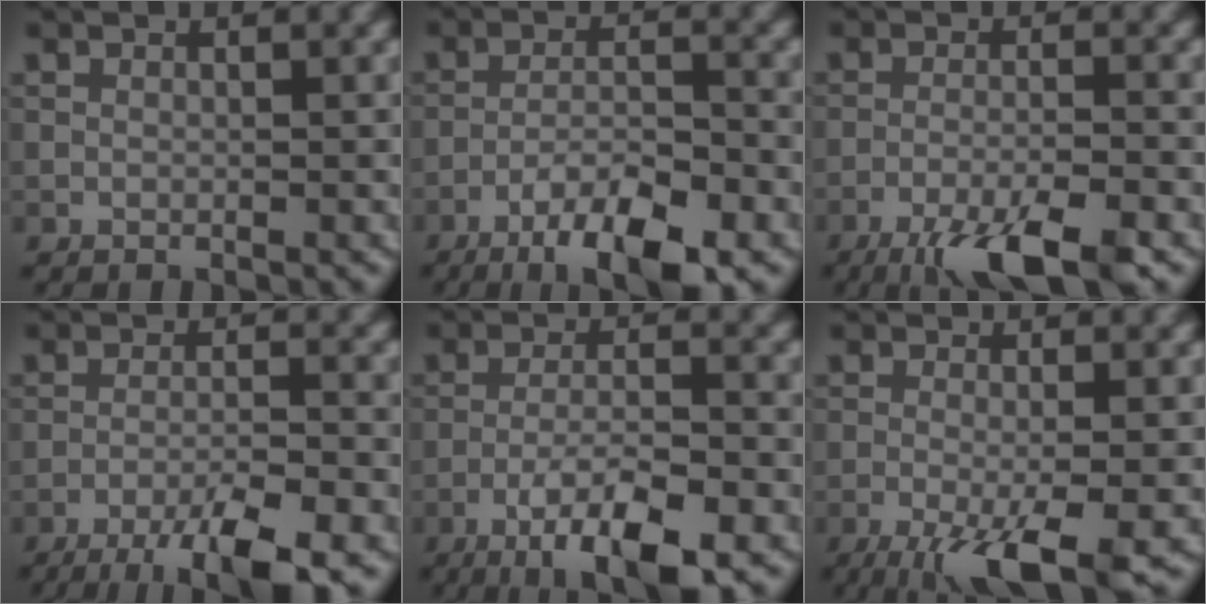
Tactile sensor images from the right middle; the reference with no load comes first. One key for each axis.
{"total": 7.7, "fx": -5.1, "fy": 1.8, "fz": 5.5, "tx": -0.093, "ty": 0.000, "tz": -0.085}
{"total": 8.5, "fx": -6.0, "fy": 1.7, "fz": 5.7, "tx": -0.098, "ty": -0.023, "tz": -0.101}
{"total": 8.2, "fx": -5.5, "fy": 1.4, "fz": 5.8, "tx": -0.091, "ty": -0.010, "tz": -0.087}
{"total": 7.8, "fx": -4.6, "fy": 1.7, "fz": 6.0, "tx": -0.104, "ty": 0.000, "tz": -0.080}
{"total": 7.6, "fx": -3.9, "fy": 1.7, "fz": 6.3, "tx": -0.103, "ty": -0.009, "tz": -0.064}